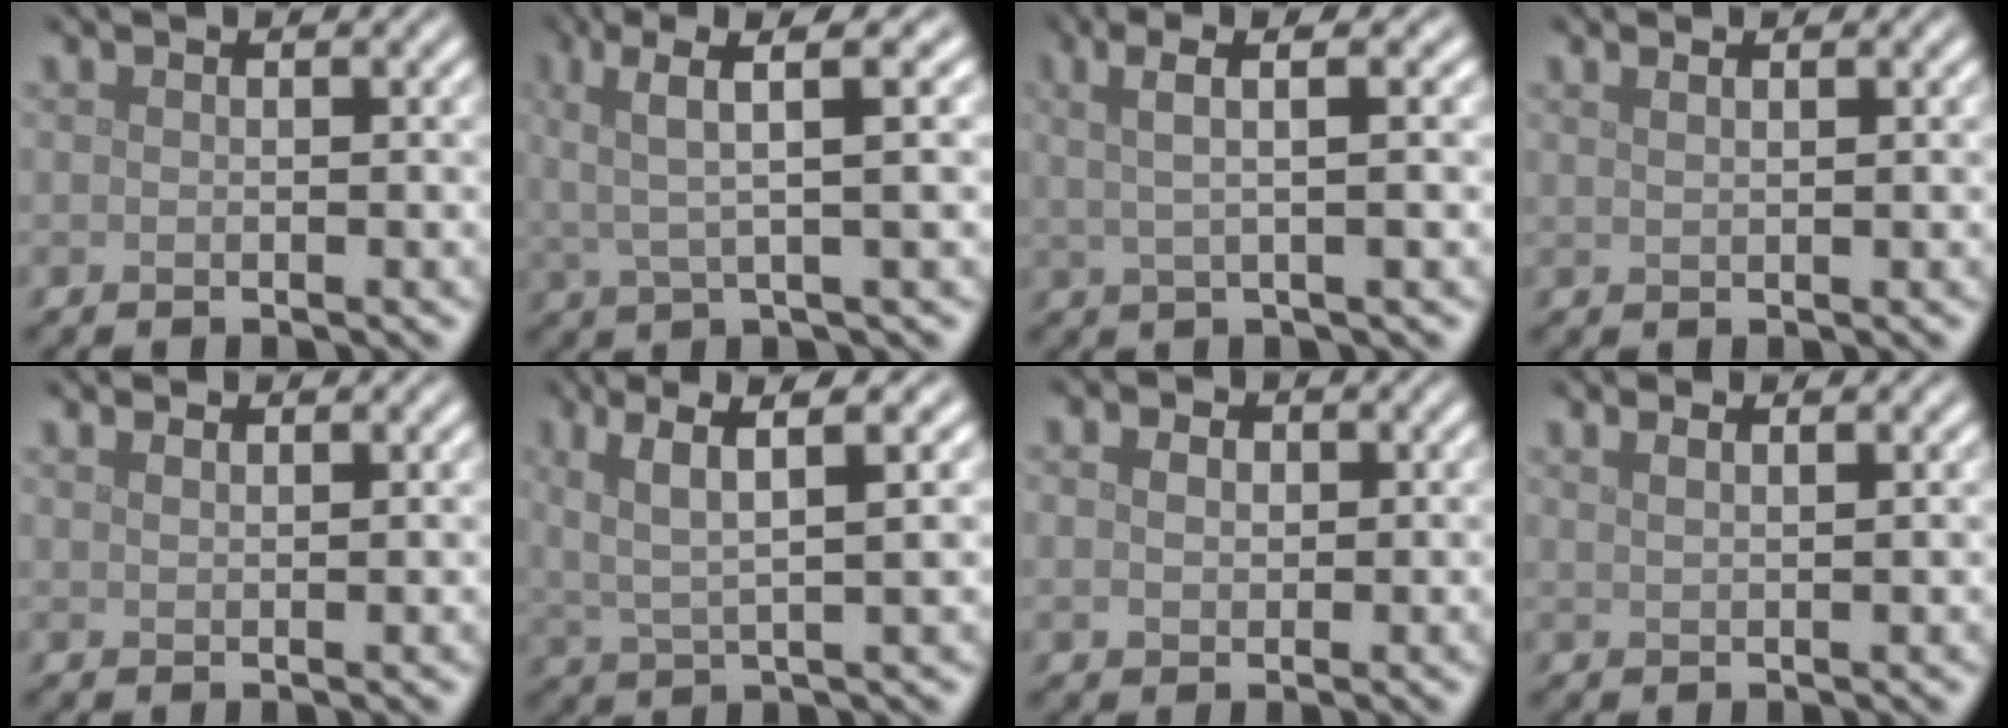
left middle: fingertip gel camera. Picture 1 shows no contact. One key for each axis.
{"total": 5.7, "fx": 2.5, "fy": 1.2, "fz": 5.0, "tx": -0.093, "ty": 0.017, "tz": 0.042}
{"total": 4.7, "fx": 2.0, "fy": 1.2, "fz": 4.1, "tx": -0.069, "ty": 0.013, "tz": 0.025}
{"total": 1.2, "fx": 0.9, "fy": 0.4, "fz": 0.7, "tx": -0.010, "ty": -0.001, "tz": 0.014}
{"total": 1.0, "fx": 0.9, "fy": 0.3, "fz": 0.4, "tx": -0.012, "ty": -0.002, "tz": 0.018}
{"total": 5.9, "fx": 3.1, "fy": 1.2, "fz": 4.9, "tx": -0.088, "ty": 0.015, "tz": 0.057}
{"total": 2.6, "fx": 0.8, "fy": 2.0, "fz": 1.4, "tx": -0.029, "ty": 0.010, "tz": 0.003}
{"total": 2.1, "fx": 1.5, "fy": 0.8, "fz": 1.2, "tx": -0.010, "ty": 0.002, "tz": 0.012}